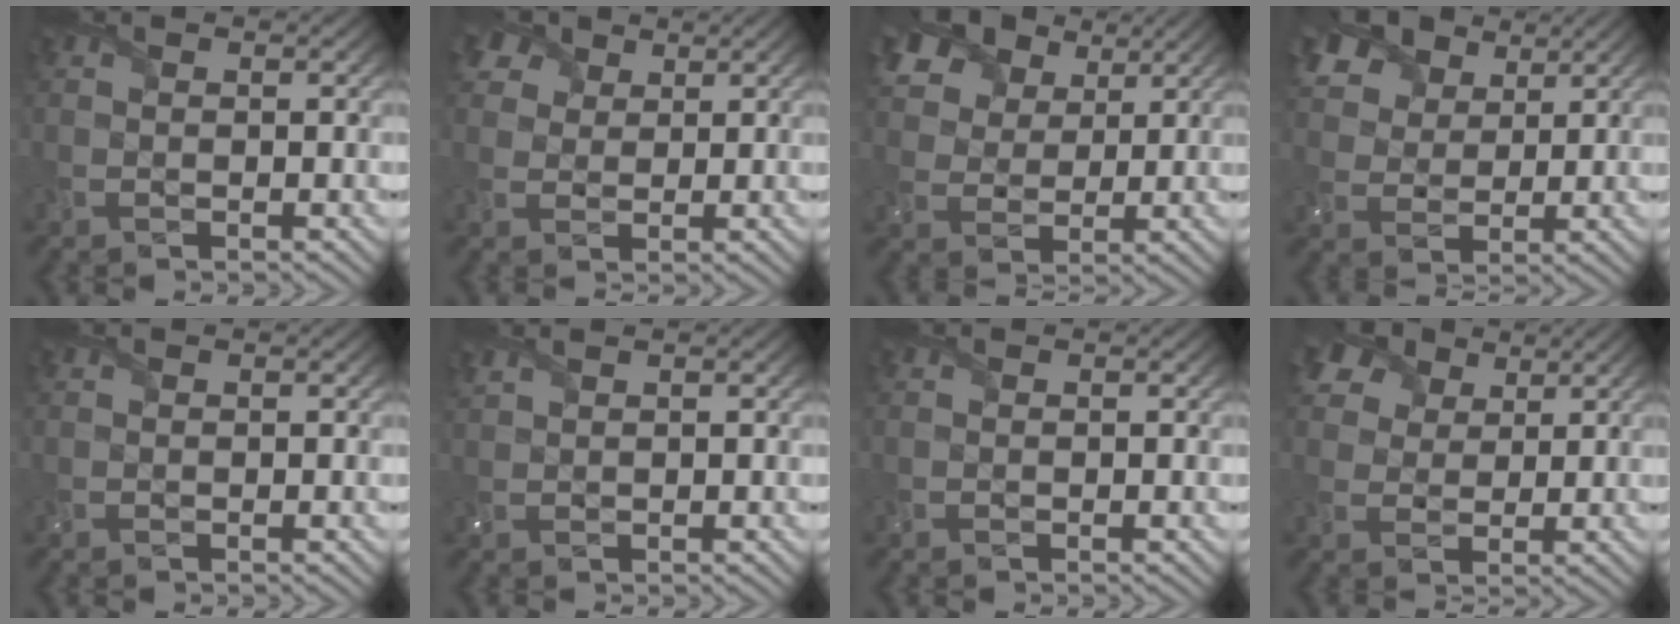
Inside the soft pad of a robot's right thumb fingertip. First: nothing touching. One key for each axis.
{"total": 5.2, "fx": 3.2, "fy": 3.5, "fz": 2.1, "tx": -0.061, "ty": 0.004, "tz": 0.063}
{"total": 12.0, "fx": 7.3, "fy": 7.7, "fz": 5.6, "tx": -0.168, "ty": 0.014, "tz": 0.137}
{"total": 8.8, "fx": 5.6, "fy": 5.5, "fz": 4.1, "tx": -0.133, "ty": 0.013, "tz": 0.104}
{"total": 0.0}
{"total": 1.4, "fx": 1.2, "fy": 0.2, "fz": 0.5, "tx": -0.021, "ty": 0.005, "tz": 0.031}
{"total": 0.0}
{"total": 7.8, "fx": 4.8, "fy": 5.0, "fz": 3.6, "tx": -0.105, "ty": 0.018, "tz": 0.083}